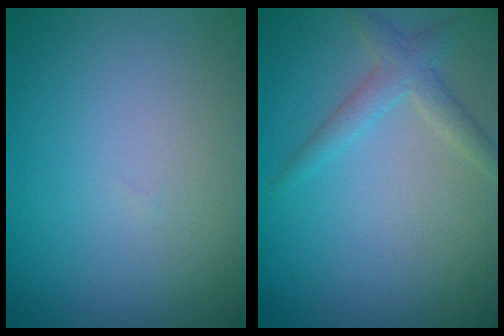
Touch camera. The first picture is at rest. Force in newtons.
{"total": 2.2, "press": 2.1, "slide": 0.1}